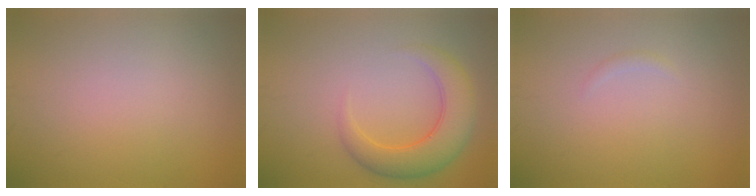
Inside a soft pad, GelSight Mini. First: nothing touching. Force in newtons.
{"total": 5.1, "press": 5.1, "slide": 0.2}
{"total": 0.5, "press": 0.5, "slide": 0.0}